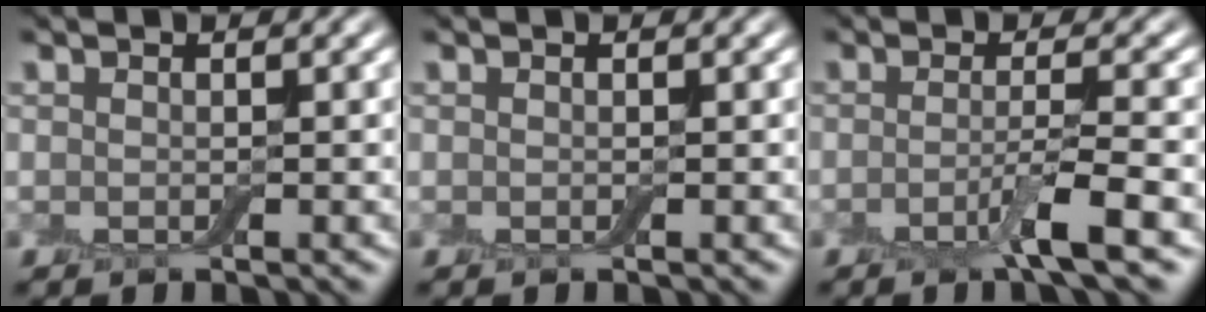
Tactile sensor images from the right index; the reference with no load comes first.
{"total": 0.0}
{"total": 3.5, "force": [-1.5, 0.4, 3.2], "torque": [-0.050, 0.001, -0.038]}